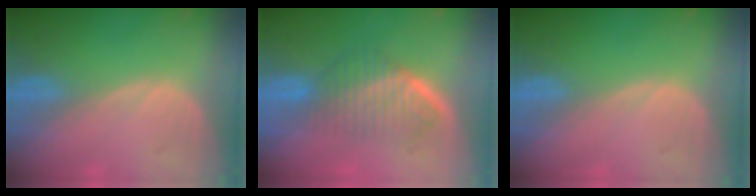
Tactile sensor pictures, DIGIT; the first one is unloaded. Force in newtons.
{"total": 6.7, "press": 5.8, "slide": 3.2}
{"total": 0.0}